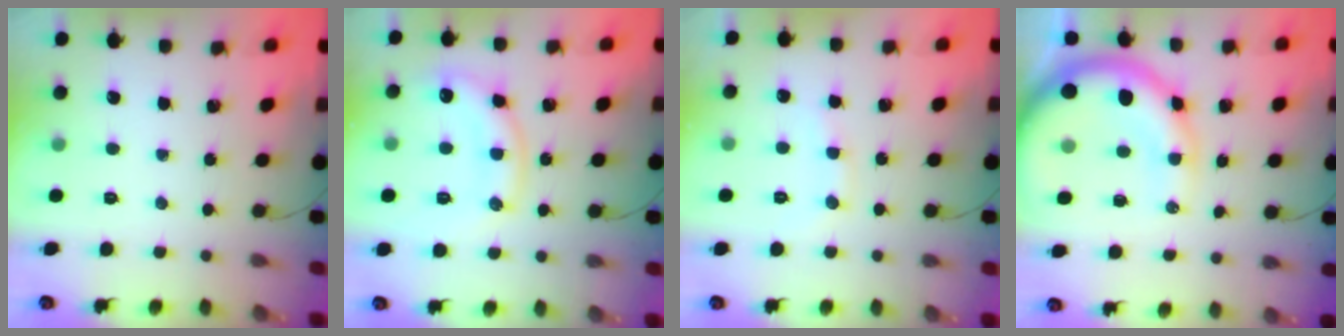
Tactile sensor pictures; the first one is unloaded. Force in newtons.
{"total": 14.7, "press": 14.7, "slide": 1.0}
{"total": 6.9, "press": 6.7, "slide": 1.7}
{"total": 15.5, "press": 15.2, "slide": 3.2}